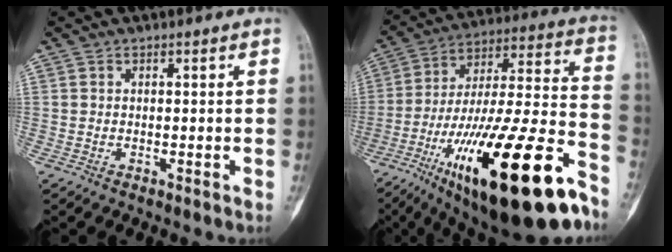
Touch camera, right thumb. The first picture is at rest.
{"total": 33.4, "force": [-17.8, 8.5, 27.0], "torque": [-0.421, 0.063, -0.283]}